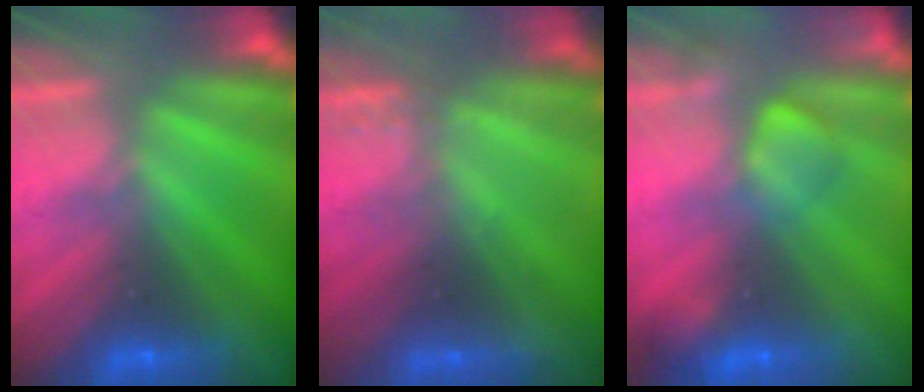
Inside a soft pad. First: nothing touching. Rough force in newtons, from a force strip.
{"total": 2.2}
{"total": 2.4}